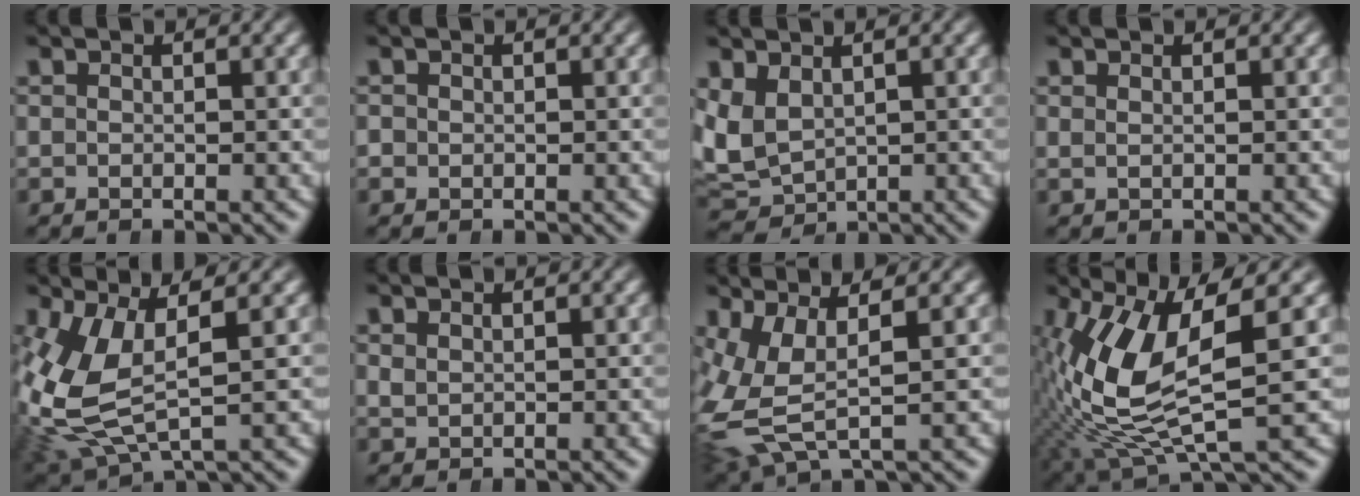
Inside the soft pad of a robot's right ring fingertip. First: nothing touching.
{"total": 1.6, "force": [0.0, 1.5, 0.2], "torque": [-0.017, -0.003, -0.003]}
{"total": 5.7, "force": [0.0, 5.2, 2.5], "torque": [-0.110, -0.036, 0.020]}
{"total": 0.6, "force": [0.3, -0.4, 0.2], "torque": [-0.005, -0.006, 0.007]}
{"total": 7.8, "force": [0.3, 5.2, 5.8], "torque": [-0.165, -0.029, 0.024]}
{"total": 0.6, "force": [0.6, 0.1, 0.0], "torque": [-0.004, -0.008, 0.019]}
{"total": 8.1, "force": [0.6, 5.8, 5.6], "torque": [-0.144, -0.026, 0.020]}
{"total": 10.1, "force": [0.3, 4.9, 8.8], "torque": [-0.174, -0.019, 0.024]}